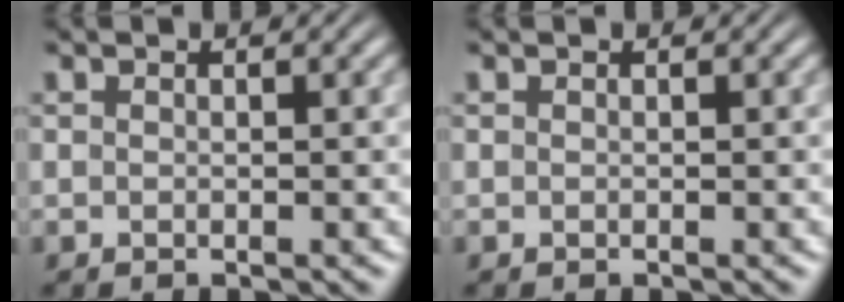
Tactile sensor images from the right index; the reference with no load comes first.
{"total": 0.0}